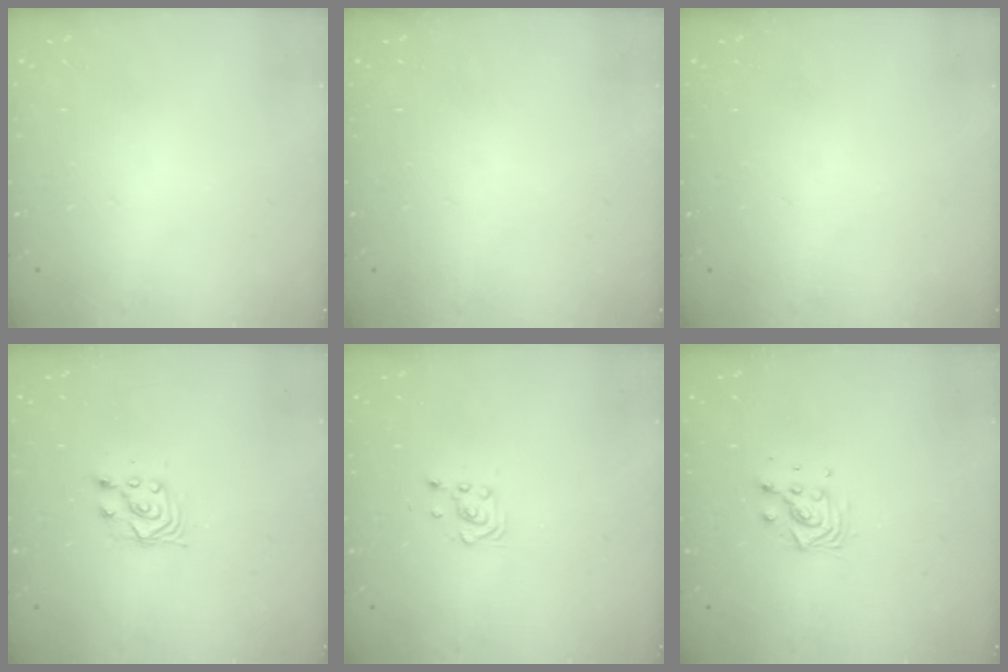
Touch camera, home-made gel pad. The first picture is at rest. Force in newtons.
{"total": 0.0}
{"total": 0.0}
{"total": 4.0, "press": 4.0, "slide": 0.7}
{"total": 3.7, "press": 3.6, "slide": 0.5}
{"total": 7.3, "press": 7.3, "slide": 0.5}